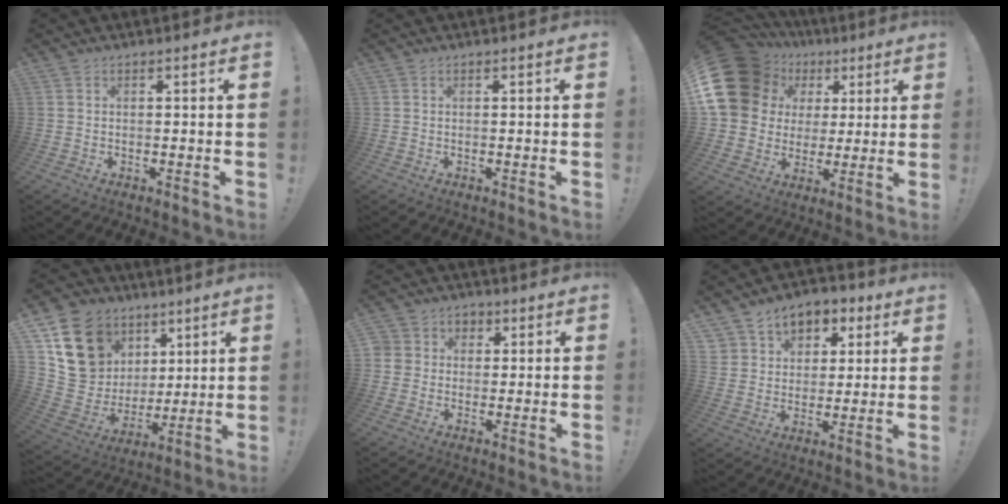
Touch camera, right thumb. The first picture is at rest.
{"total": 0.0}
{"total": 19.6, "force": [7.1, 15.7, 9.3], "torque": [-0.165, -0.026, 0.157]}
{"total": 15.2, "force": [7.8, 12.1, 4.8], "torque": [-0.072, -0.041, 0.162]}
{"total": 5.0, "force": [0.0, 4.9, 1.2], "torque": [-0.021, 0.012, 0.003]}
{"total": 7.9, "force": [3.7, 6.8, 1.6], "torque": [-0.017, -0.031, 0.073]}